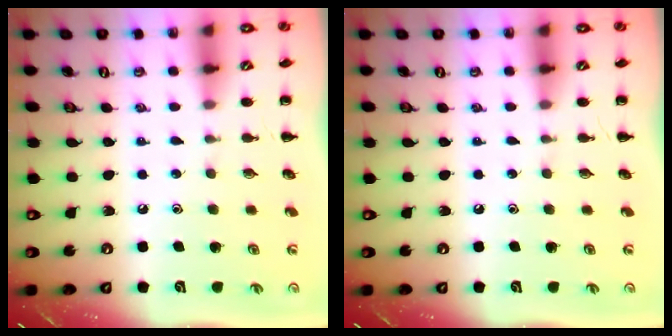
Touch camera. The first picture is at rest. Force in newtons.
{"total": 0.0}